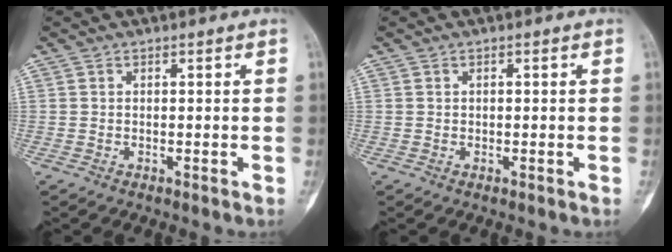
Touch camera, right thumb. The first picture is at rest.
{"total": 0.0}